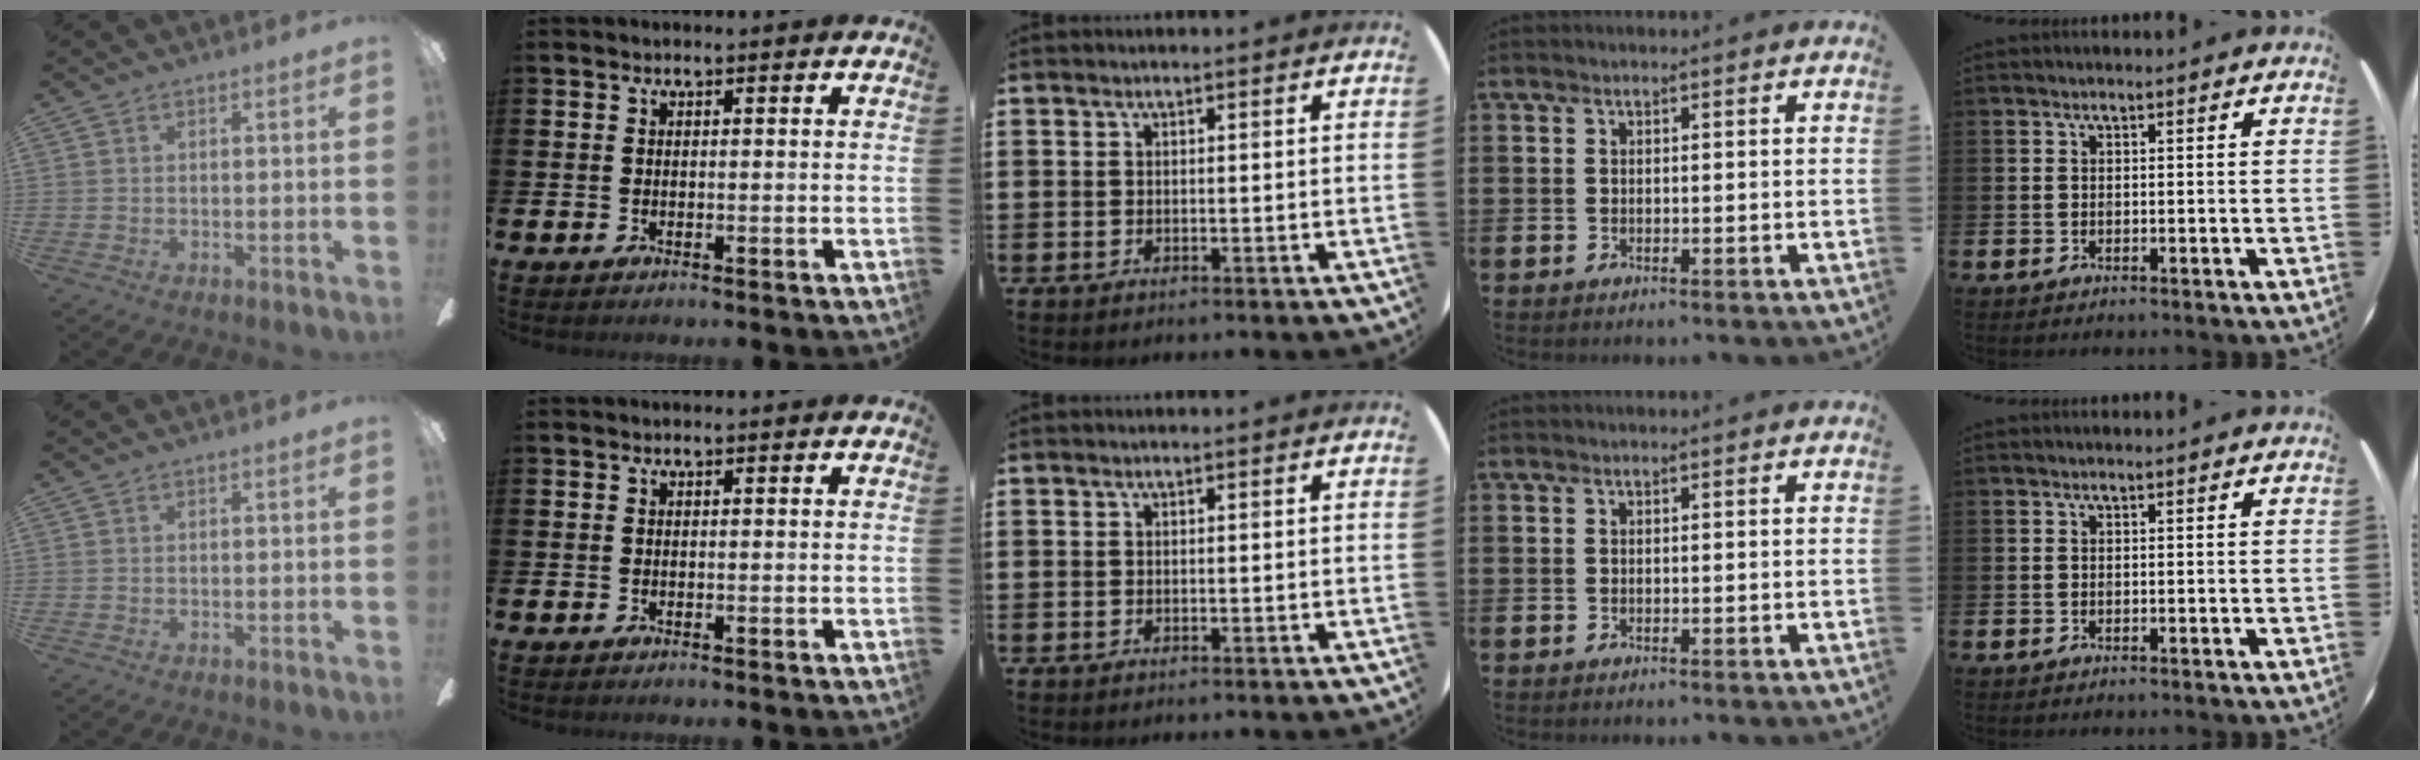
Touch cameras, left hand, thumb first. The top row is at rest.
{}